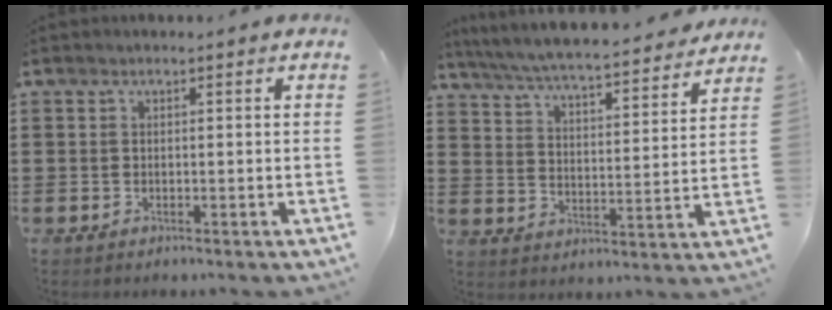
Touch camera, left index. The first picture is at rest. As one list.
[{"total": 5.7, "force": [5.5, -0.2, 1.6], "torque": [-0.058, -0.041, 0.089]}]